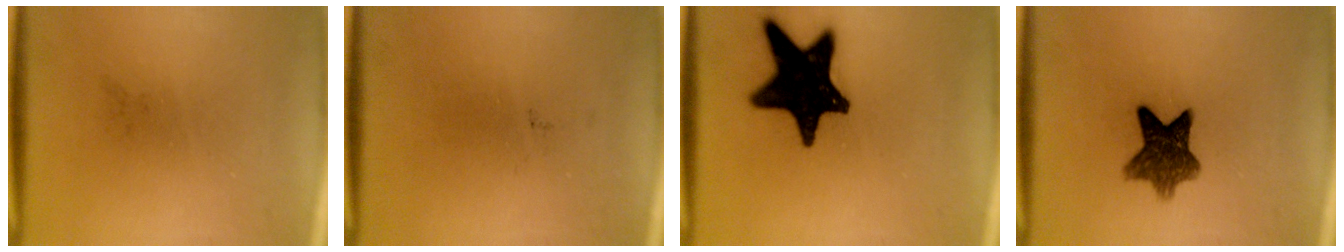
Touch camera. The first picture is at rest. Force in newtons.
{"total": 0.0}
{"total": 19.0}
{"total": 8.0}